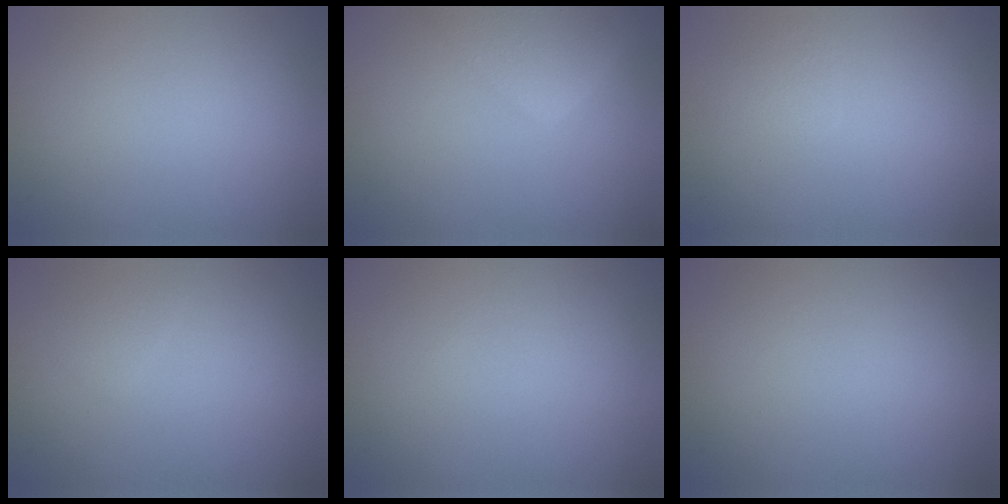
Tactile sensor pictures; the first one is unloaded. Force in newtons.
{"total": 4.2, "press": 4.2, "slide": 0.2}
{"total": 1.1, "press": 1.1, "slide": 0.1}
{"total": 0.7, "press": 0.7, "slide": 0.0}
{"total": 0.0}
{"total": 0.0}